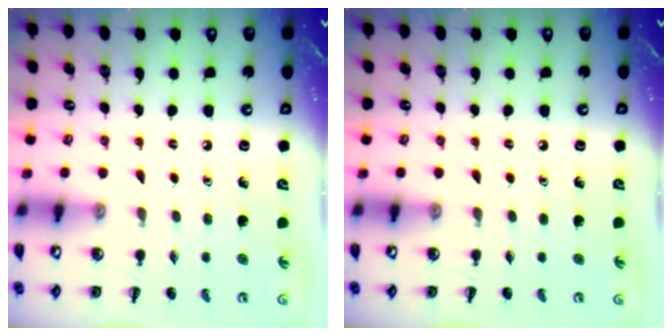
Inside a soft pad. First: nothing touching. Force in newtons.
{"total": 0.0}